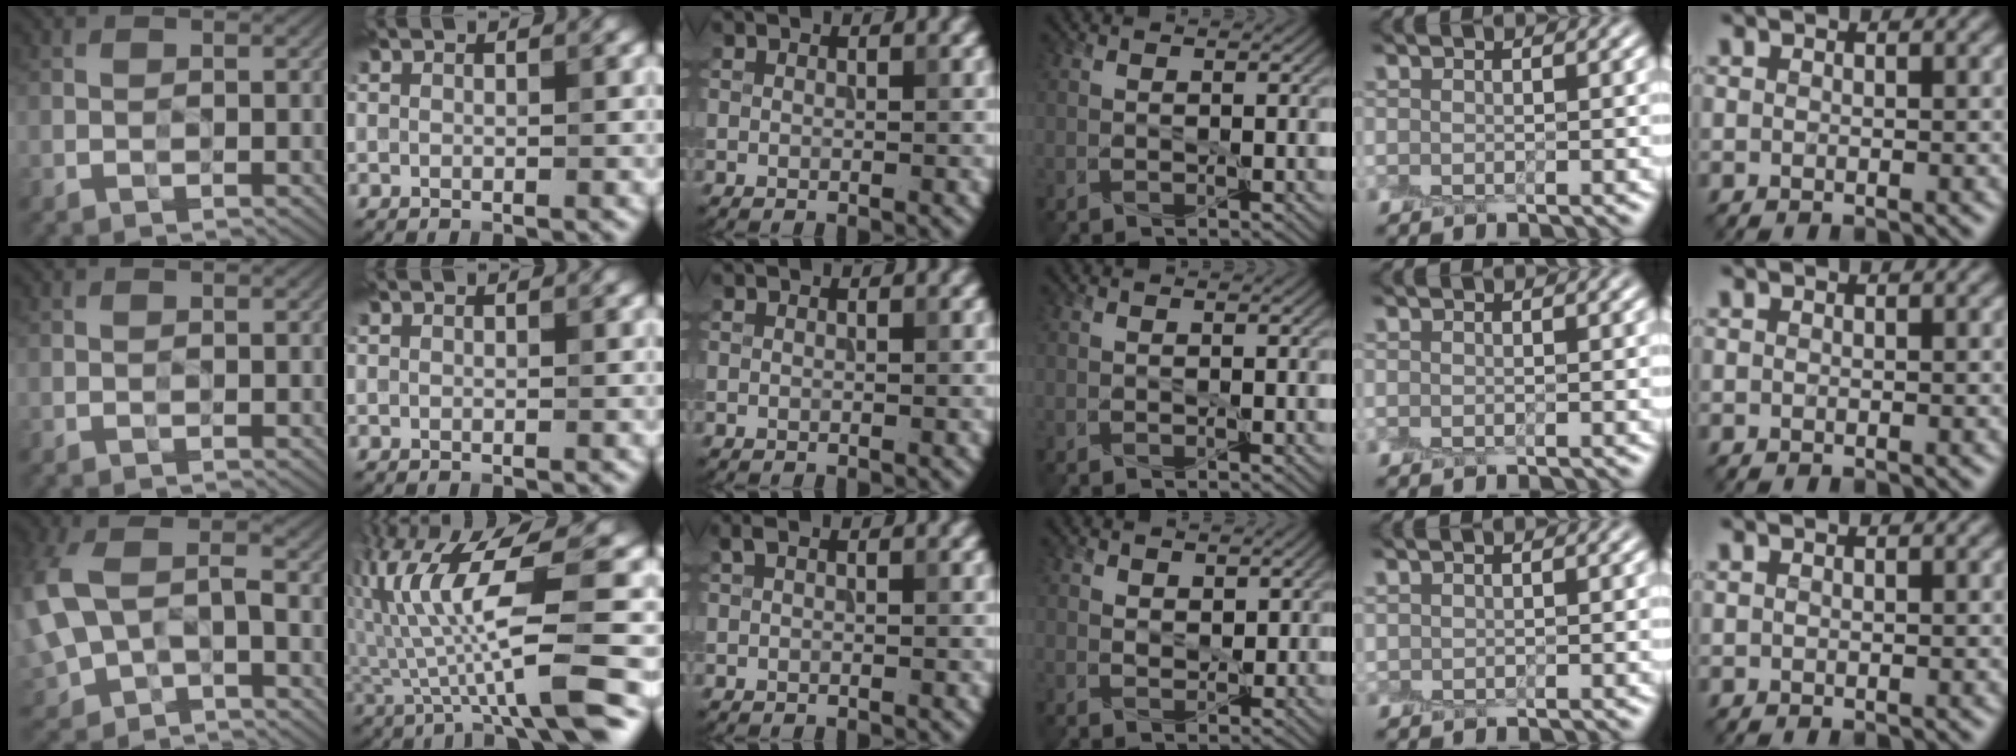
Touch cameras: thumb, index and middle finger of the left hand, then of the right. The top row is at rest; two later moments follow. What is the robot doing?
{"motion": "peel", "object": "aluminum foil"}